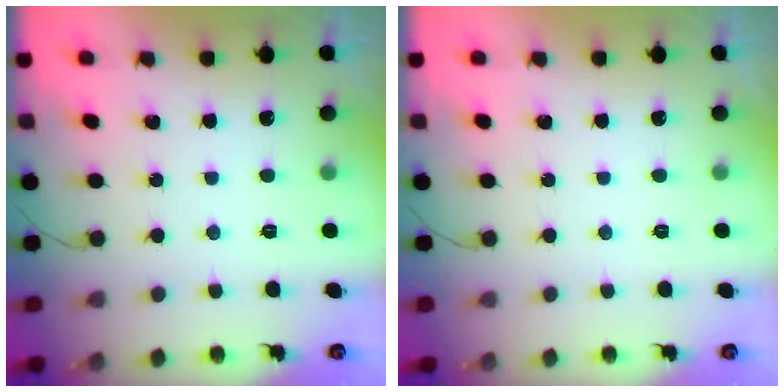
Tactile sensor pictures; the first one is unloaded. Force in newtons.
{"total": 0.0}